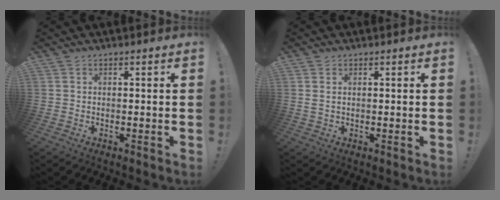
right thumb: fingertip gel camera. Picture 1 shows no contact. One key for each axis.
{"total": 1.5, "fx": 0.8, "fy": 0.8, "fz": 1.0, "tx": -0.014, "ty": 0.001, "tz": 0.013}